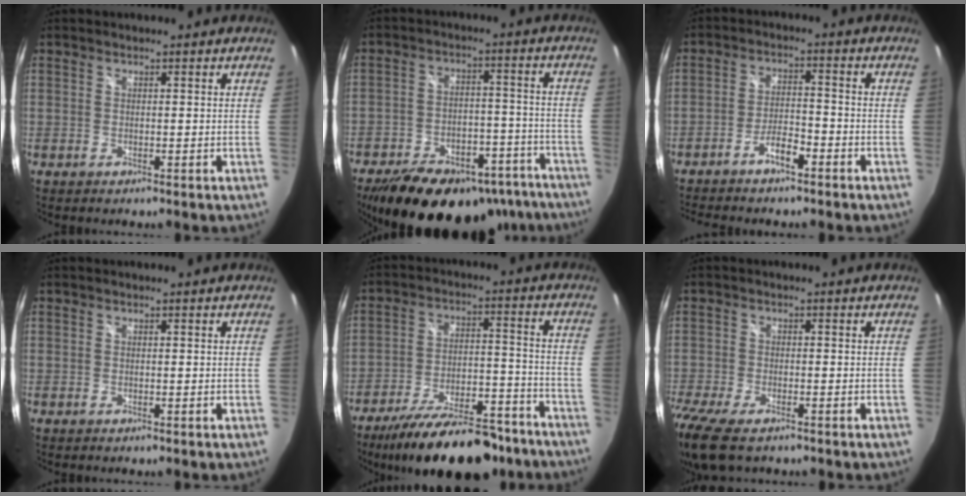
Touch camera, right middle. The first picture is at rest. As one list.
[{"total": 27.4, "force": [-20.4, 12.5, 13.3], "torque": [-0.244, 0.010, -0.261]}, {"total": 5.7, "force": [-4.4, 1.2, 3.4], "torque": [-0.080, 0.010, -0.079]}, {"total": 0.0}, {"total": 22.8, "force": [-18.3, 7.4, 11.4], "torque": [-0.202, -0.011, -0.259]}, {"total": 11.7, "force": [-8.3, 4.4, 7.1], "torque": [-0.176, -0.054, -0.154]}]